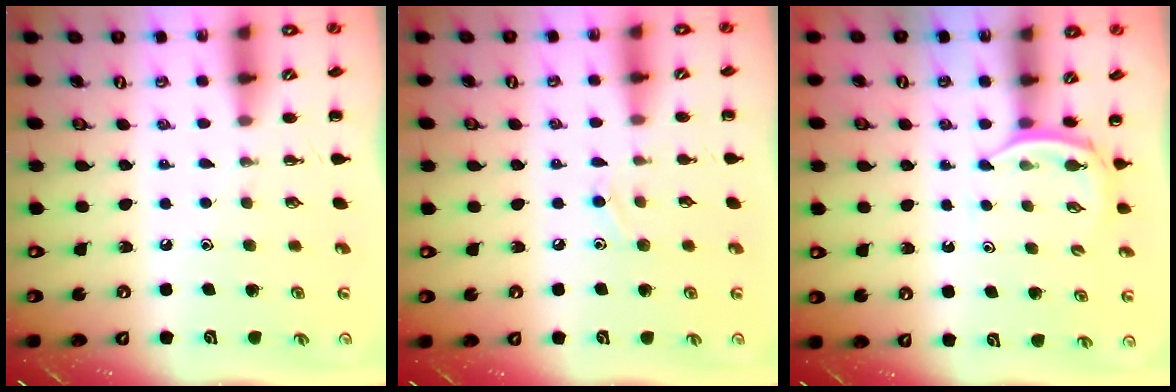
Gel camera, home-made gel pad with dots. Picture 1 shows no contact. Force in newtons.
{"total": 7.7, "press": 7.2, "slide": 2.7}
{"total": 2.3, "press": 2.1, "slide": 0.9}